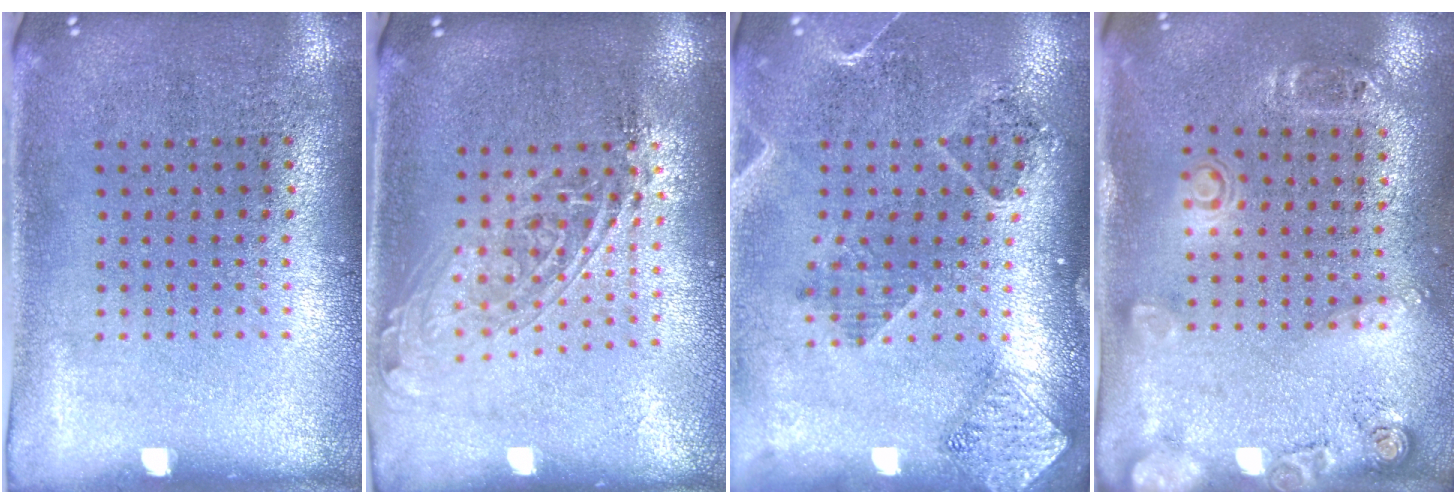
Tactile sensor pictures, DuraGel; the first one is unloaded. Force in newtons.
{"total": 1.5, "press": 1.3, "slide": 0.9}
{"total": 1.6, "press": 1.5, "slide": 0.4}
{"total": 1.8, "press": 1.2, "slide": 1.4}